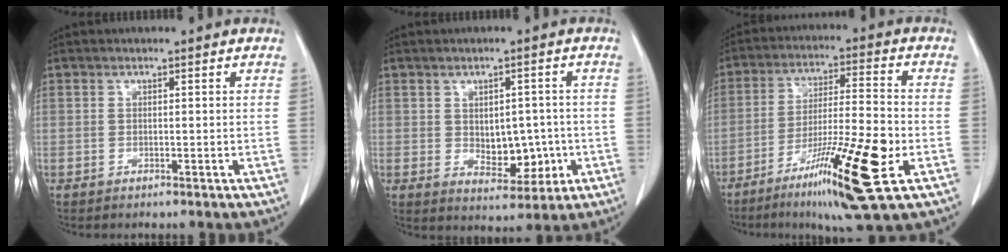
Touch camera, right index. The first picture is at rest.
{"total": 6.7, "force": [-0.7, 4.1, 5.3], "torque": [-0.066, 0.001, 0.003]}
{"total": 16.6, "force": [-7.1, 0.6, 15.0], "torque": [-0.258, -0.028, -0.119]}